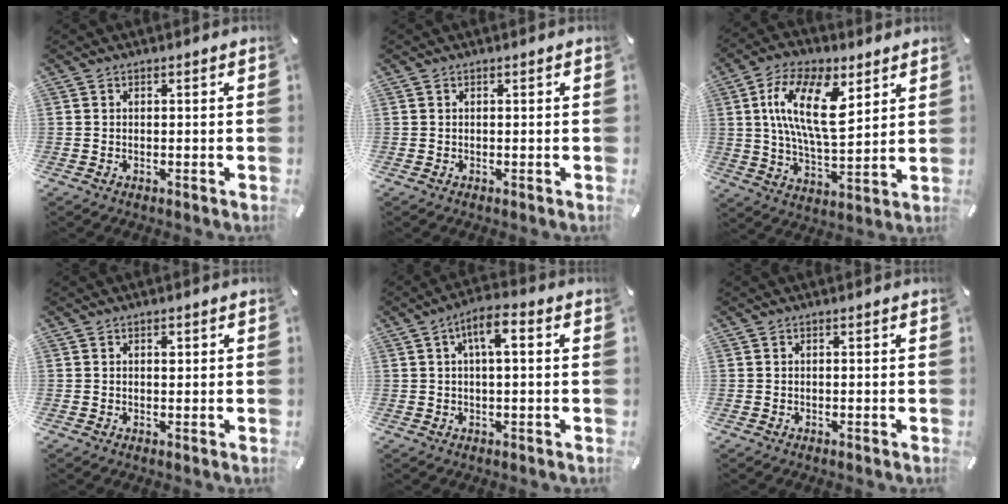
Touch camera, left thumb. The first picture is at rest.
{"total": 0.0}
{"total": 16.9, "force": [6.4, 7.9, 13.5], "torque": [-0.259, -0.004, 0.110]}
{"total": 1.1, "force": [0.4, 0.9, 0.6], "torque": [0.003, -0.004, 0.003]}
{"total": 6.4, "force": [1.1, 2.0, 6.0], "torque": [-0.098, 0.004, 0.015]}
{"total": 0.0}